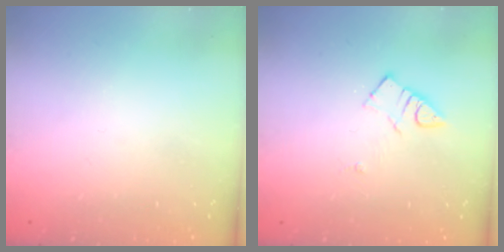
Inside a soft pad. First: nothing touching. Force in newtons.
{"total": 3.8, "press": 3.7, "slide": 0.4}